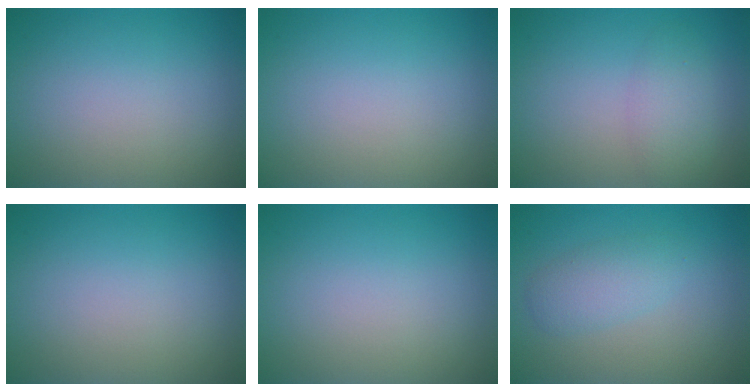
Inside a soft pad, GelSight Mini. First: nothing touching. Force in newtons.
{"total": 0.0}
{"total": 2.5, "press": 2.5, "slide": 0.1}
{"total": 0.0}
{"total": 0.0}
{"total": 2.5, "press": 2.5, "slide": 0.0}